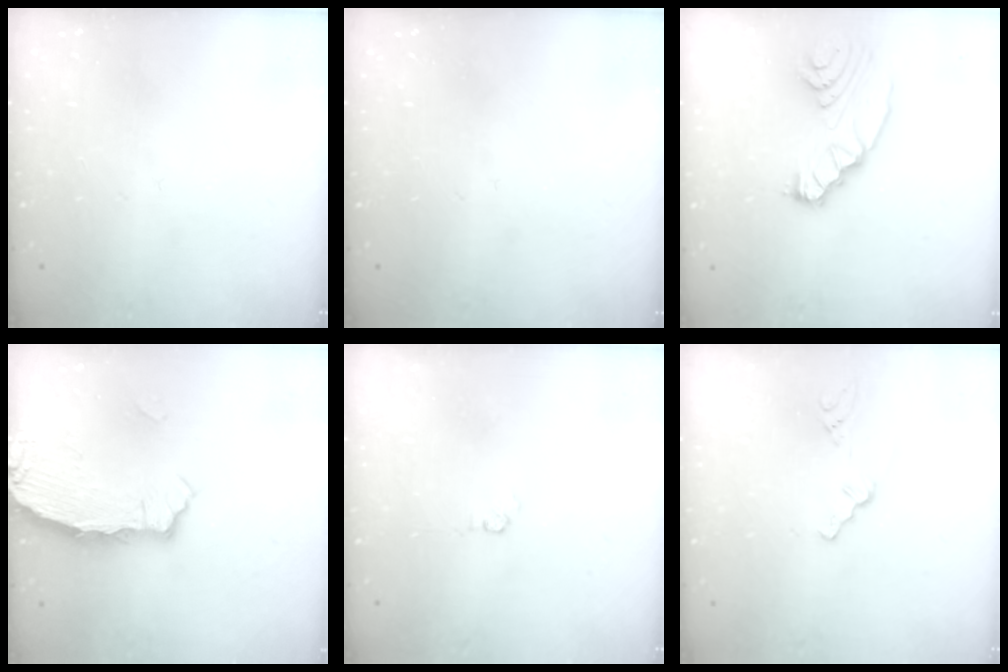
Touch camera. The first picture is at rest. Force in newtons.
{"total": 0.0}
{"total": 10.5, "press": 9.9, "slide": 3.7}
{"total": 3.4, "press": 3.3, "slide": 0.4}
{"total": 2.3, "press": 2.3, "slide": 0.3}
{"total": 1.3, "press": 1.3, "slide": 0.2}